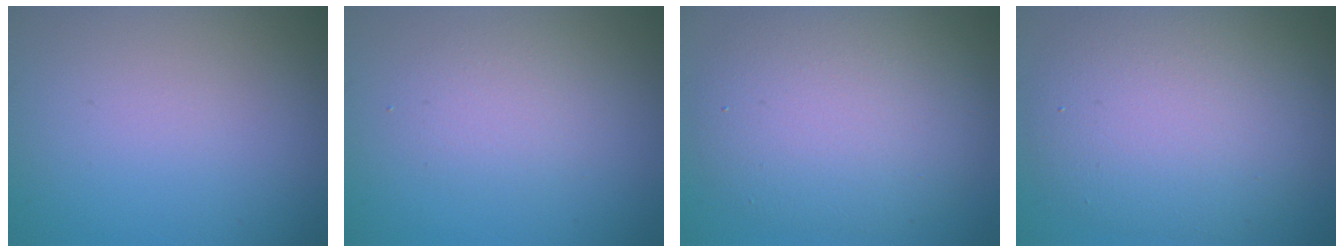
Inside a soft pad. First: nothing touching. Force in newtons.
{"total": 2.2, "press": 2.2, "slide": 0.2}
{"total": 7.6, "press": 7.6, "slide": 0.4}
{"total": 8.8, "press": 8.8, "slide": 0.8}